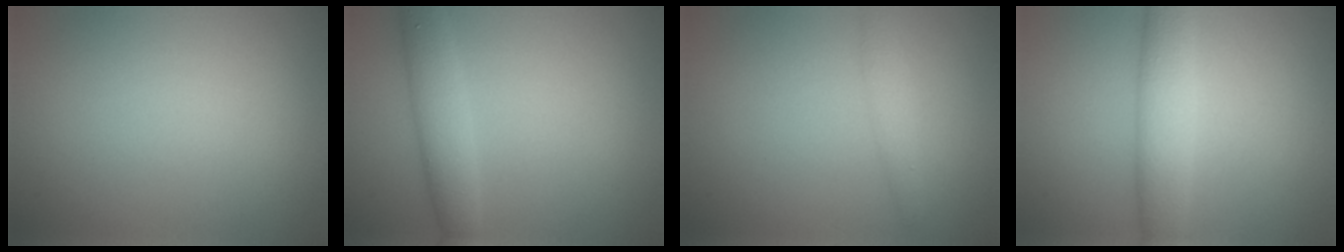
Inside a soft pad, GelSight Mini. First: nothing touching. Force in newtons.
{"total": 3.5, "press": 3.5, "slide": 0.2}
{"total": 1.5, "press": 1.5, "slide": 0.0}
{"total": 4.6, "press": 4.6, "slide": 0.1}